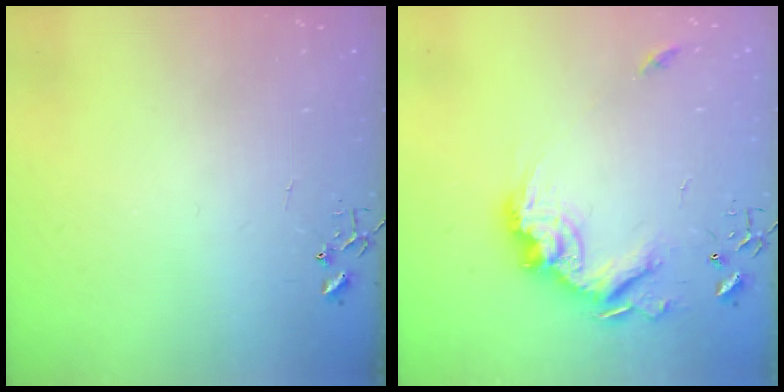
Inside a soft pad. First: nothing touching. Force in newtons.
{"total": 17.8, "press": 17.7, "slide": 2.1}